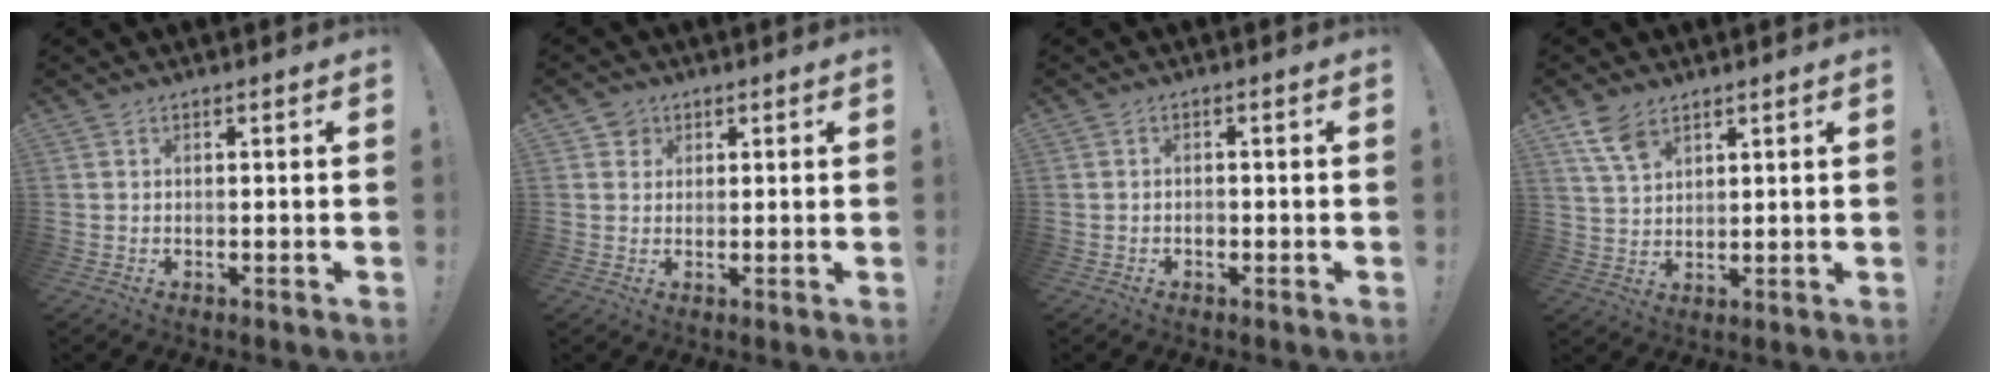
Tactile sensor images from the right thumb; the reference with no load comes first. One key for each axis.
{"total": 3.1, "fx": 1.6, "fy": 2.6, "fz": 0.5, "tx": -0.006, "ty": -0.005, "tz": 0.028}
{"total": 1.2, "fx": -0.6, "fy": 0.8, "fz": 0.6, "tx": -0.001, "ty": -0.001, "tz": -0.013}
{"total": 7.4, "fx": 4.7, "fy": 4.0, "fz": 4.0, "tx": -0.077, "ty": -0.018, "tz": 0.092}